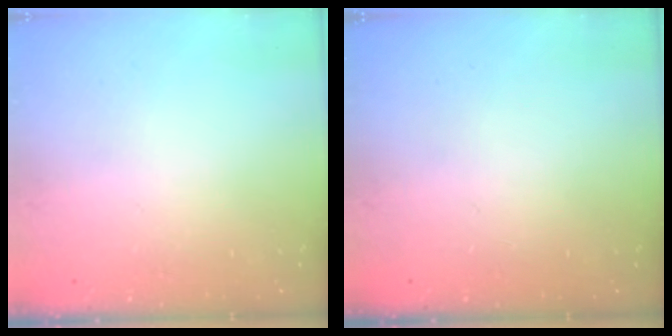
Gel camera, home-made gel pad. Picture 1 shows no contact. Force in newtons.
{"total": 0.0}